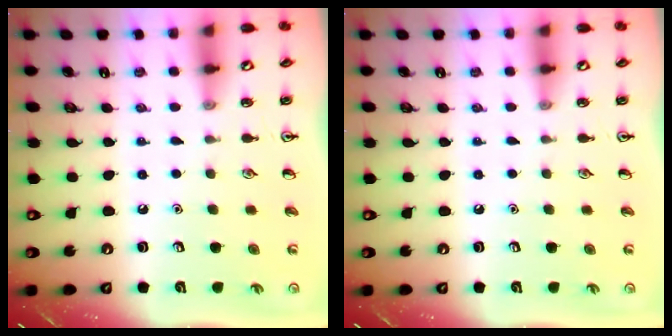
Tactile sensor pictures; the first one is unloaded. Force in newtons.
{"total": 0.0}